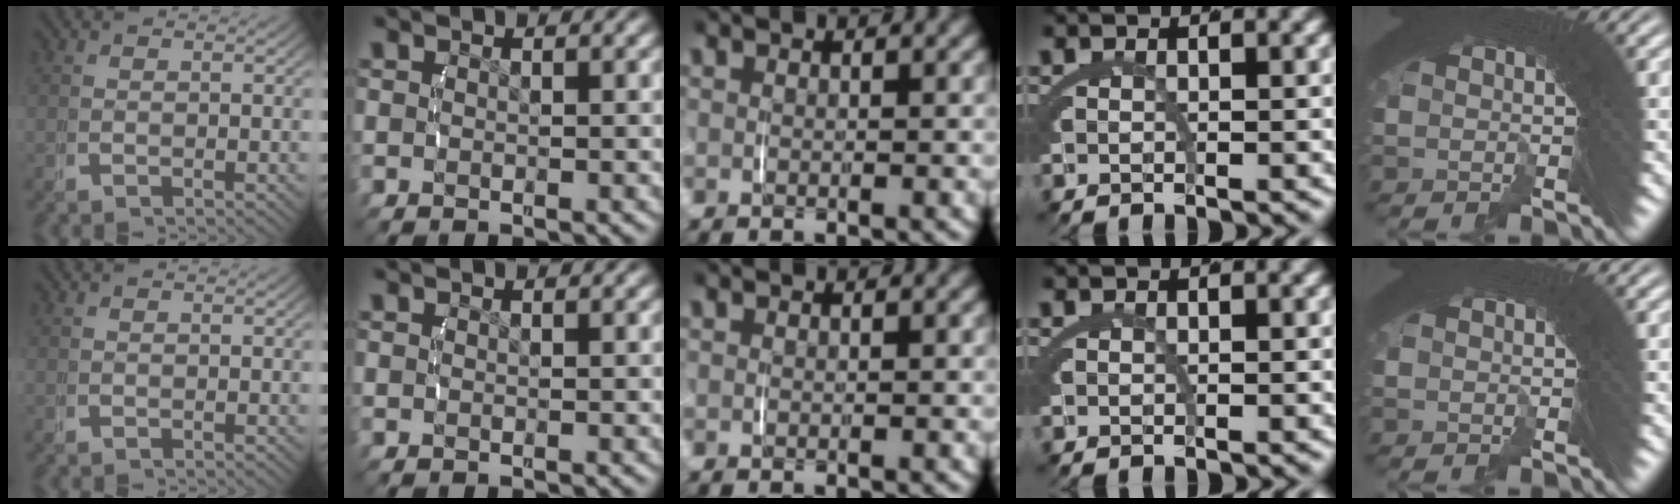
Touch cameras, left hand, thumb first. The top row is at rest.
{}